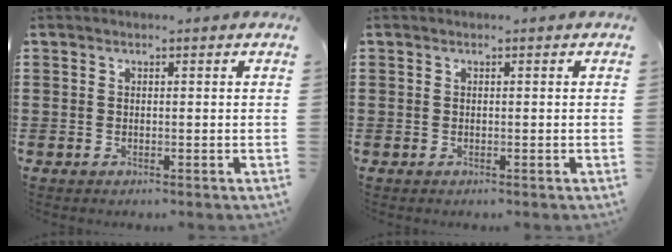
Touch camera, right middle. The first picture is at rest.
{"total": 0.0}